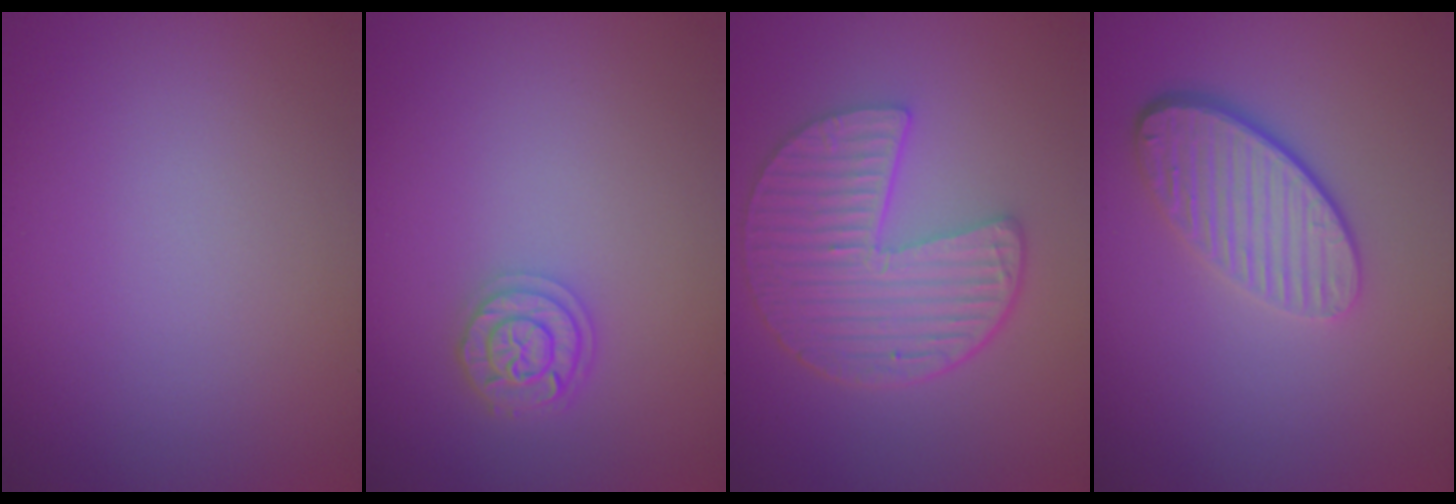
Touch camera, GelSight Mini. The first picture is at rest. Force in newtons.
{"total": 2.6, "press": 2.4, "slide": 1.0}
{"total": 6.7, "press": 4.8, "slide": 4.6}
{"total": 4.6, "press": 3.3, "slide": 3.2}